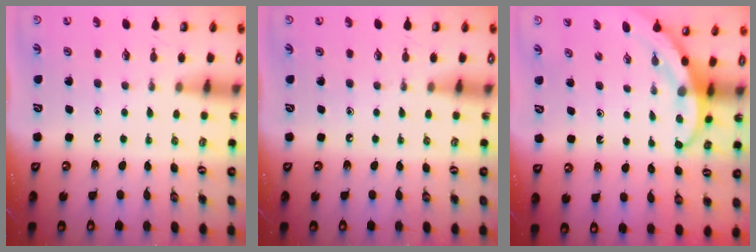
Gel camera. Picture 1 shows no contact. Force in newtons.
{"total": 0.0}
{"total": 3.8, "press": 3.7, "slide": 0.3}